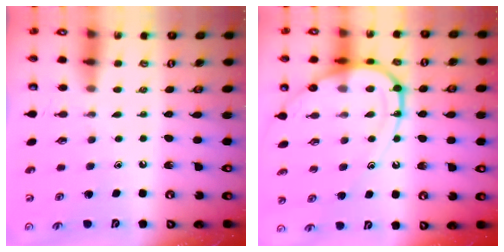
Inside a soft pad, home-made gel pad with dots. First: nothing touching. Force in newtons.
{"total": 14.6, "press": 14.6, "slide": 1.4}